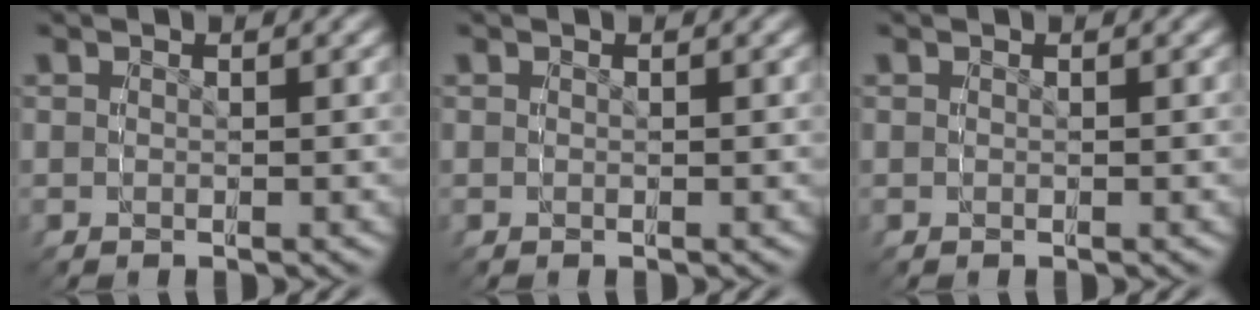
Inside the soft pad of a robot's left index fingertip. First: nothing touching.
{"total": 0.0}
{"total": 0.0}